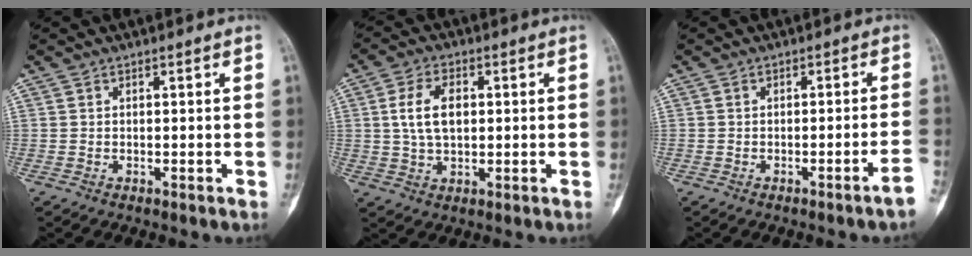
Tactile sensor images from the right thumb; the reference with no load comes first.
{"total": 7.7, "force": [1.2, 4.6, 6.1], "torque": [-0.108, 0.006, 0.023]}
{"total": 3.3, "force": [-2.0, -0.5, 2.6], "torque": [-0.044, 0.013, -0.029]}